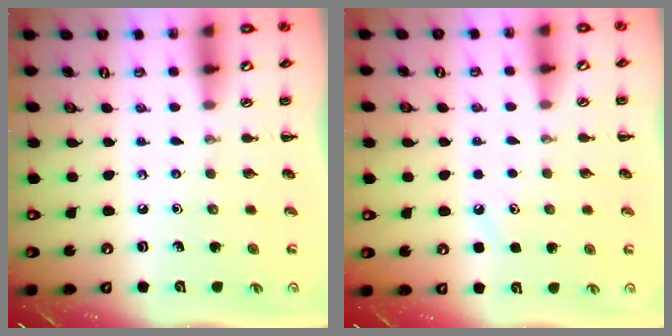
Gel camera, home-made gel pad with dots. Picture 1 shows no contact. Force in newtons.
{"total": 3.2, "press": 3.1, "slide": 1.0}